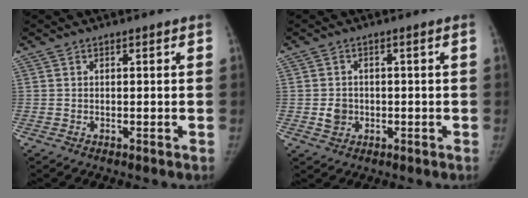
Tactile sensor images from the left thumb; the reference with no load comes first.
{"total": 2.8, "force": [-0.5, 2.5, 1.3], "torque": [-0.008, 0.006, -0.004]}